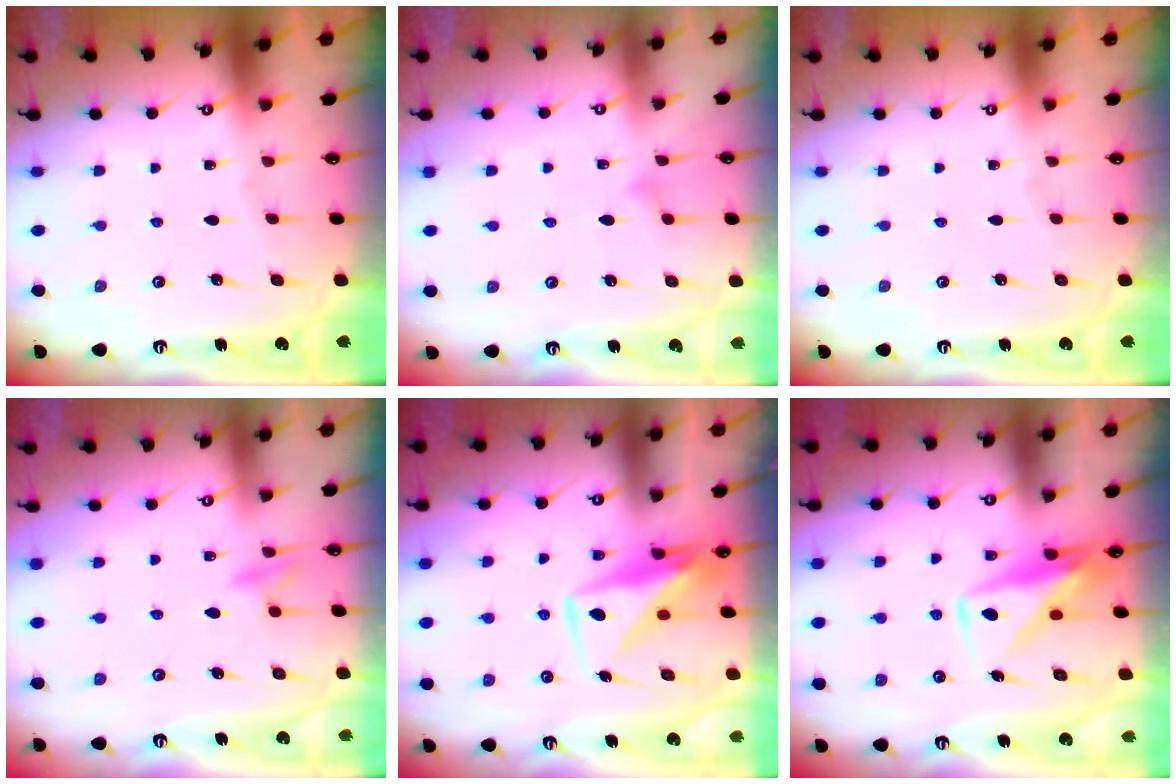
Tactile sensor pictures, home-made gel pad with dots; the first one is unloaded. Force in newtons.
{"total": 6.6, "press": 6.6, "slide": 0.3}
{"total": 0.0}
{"total": 8.9, "press": 8.9, "slide": 0.8}
{"total": 10.9, "press": 10.8, "slide": 0.9}
{"total": 8.3, "press": 8.3, "slide": 0.9}